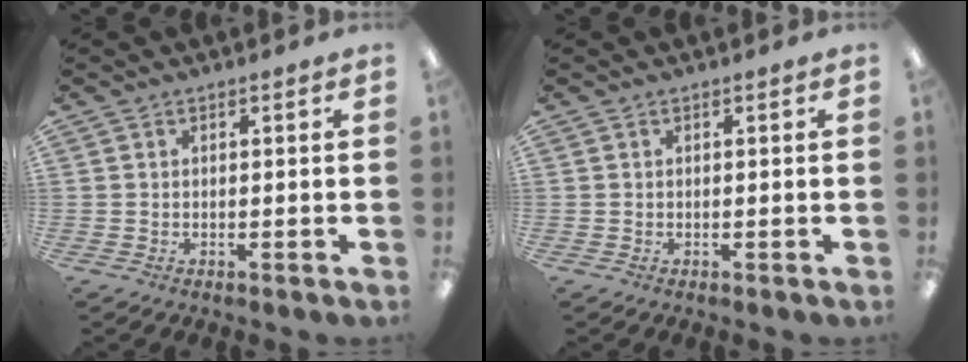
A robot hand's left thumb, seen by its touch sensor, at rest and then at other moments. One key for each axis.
{"total": 0.0}